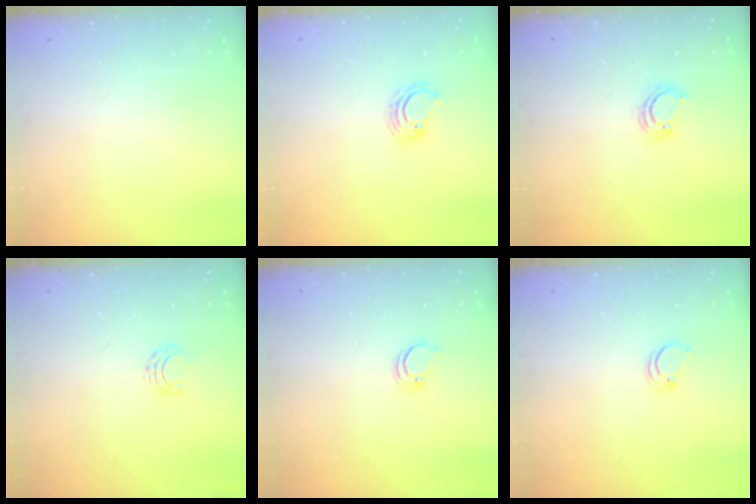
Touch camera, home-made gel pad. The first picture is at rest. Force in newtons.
{"total": 3.2, "press": 3.2, "slide": 0.1}
{"total": 3.4, "press": 3.4, "slide": 0.4}
{"total": 4.7, "press": 4.7, "slide": 0.3}
{"total": 1.4, "press": 1.3, "slide": 0.1}
{"total": 1.4, "press": 1.3, "slide": 0.1}